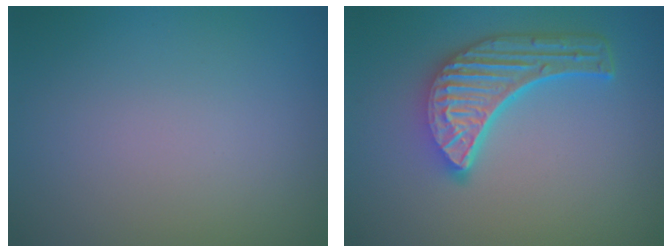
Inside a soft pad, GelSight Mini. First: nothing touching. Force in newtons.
{"total": 5.9, "press": 4.6, "slide": 3.8}